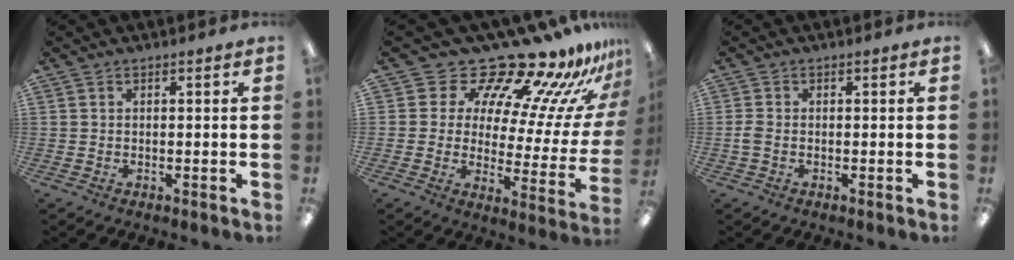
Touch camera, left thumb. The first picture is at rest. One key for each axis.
{"total": 17.7, "fx": 15.2, "fy": 6.2, "fz": 6.5, "tx": -0.094, "ty": -0.140, "tz": 0.250}
{"total": 1.7, "fx": -0.4, "fy": 0.9, "fz": 1.4, "tx": -0.025, "ty": 0.003, "tz": -0.006}